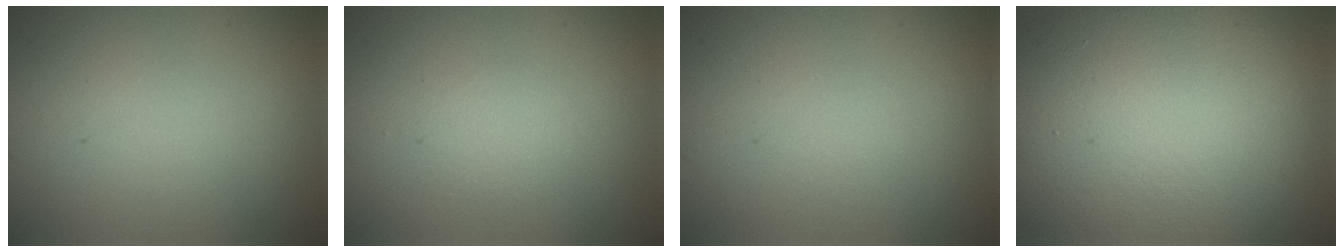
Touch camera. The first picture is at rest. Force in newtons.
{"total": 1.1, "press": 1.1, "slide": 0.1}
{"total": 0.0}
{"total": 14.4, "press": 14.4, "slide": 0.8}